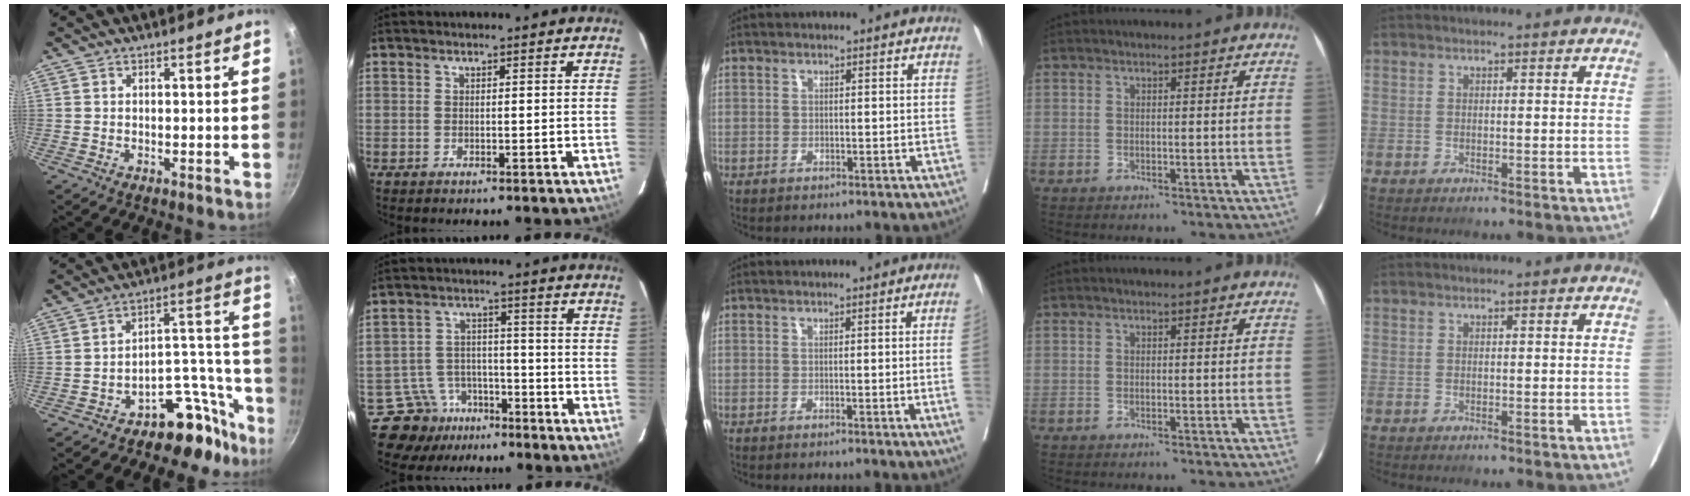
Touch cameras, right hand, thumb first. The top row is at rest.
{"thumb": {"total": 11.7, "force": [-8.9, 5.3, 5.3], "torque": [-0.021, 0.134, -0.136]}, "index": {"total": 8.7, "force": [-6.1, 6.2, 0.0], "torque": [-0.001, 0.041, -0.092]}, "middle": {"total": 3.2, "force": [-0.5, -1.2, 2.9], "torque": [-0.034, -0.004, -0.005]}}